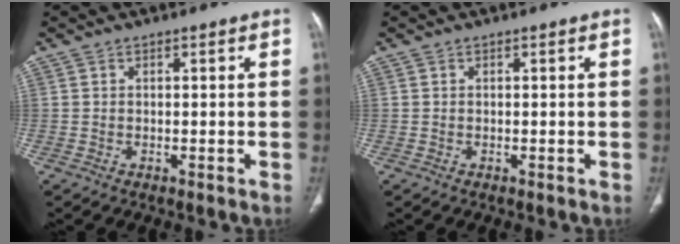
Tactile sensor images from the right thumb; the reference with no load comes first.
{"total": 0.0}